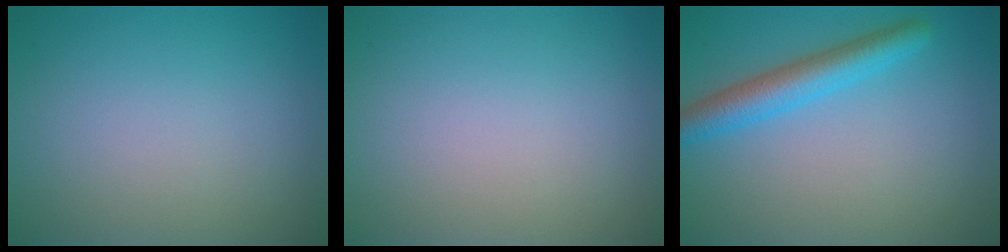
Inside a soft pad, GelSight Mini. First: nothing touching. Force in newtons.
{"total": 0.0}
{"total": 3.9, "press": 3.9, "slide": 0.2}